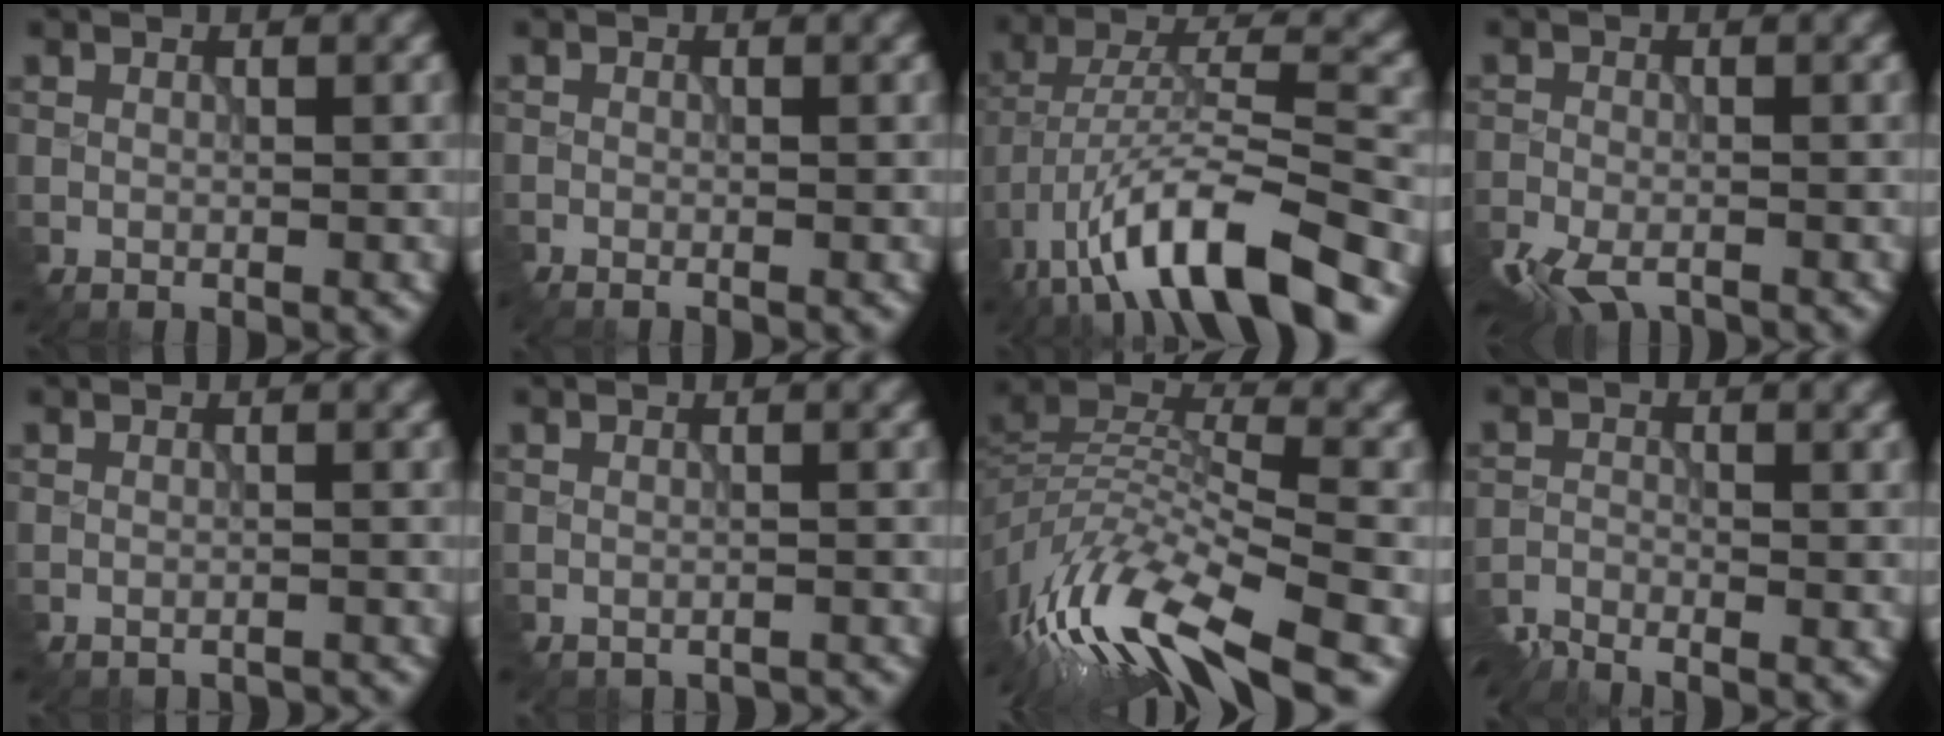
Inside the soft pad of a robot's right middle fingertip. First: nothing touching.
{"total": 0.9, "force": [-0.4, 0.5, 0.6], "torque": [0.009, 0.006, -0.012]}
{"total": 11.7, "force": [-7.3, 3.3, 8.5], "torque": [-0.155, 0.008, -0.131]}
{"total": 4.3, "force": [-3.5, 1.2, 2.1], "torque": [-0.048, -0.012, -0.064]}
{"total": 2.3, "force": [-2.2, 0.2, 0.5], "torque": [0.000, 0.000, -0.032]}
{"total": 2.2, "force": [-2.2, 0.2, 0.4], "torque": [-0.003, -0.003, -0.030]}
{"total": 12.3, "force": [-8.0, 3.8, 8.5], "torque": [-0.187, 0.007, -0.143]}
{"total": 3.3, "force": [-3.2, 0.3, 0.7], "torque": [-0.023, -0.007, -0.066]}